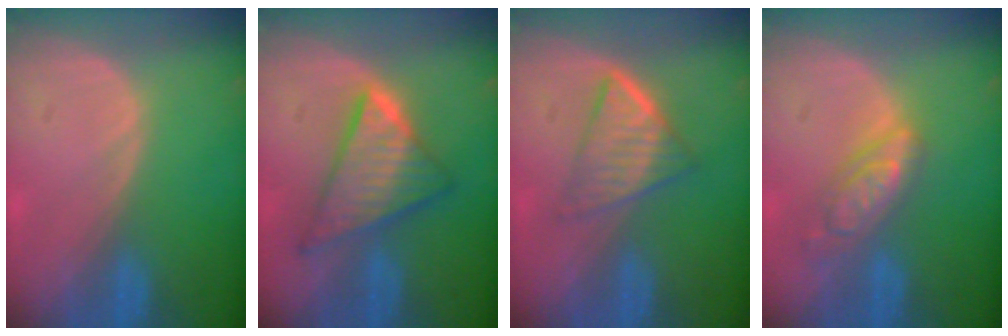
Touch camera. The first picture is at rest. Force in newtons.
{"total": 8.6, "press": 8.6, "slide": 0.5}
{"total": 6.3, "press": 5.4, "slide": 3.1}
{"total": 6.2, "press": 5.5, "slide": 2.9}